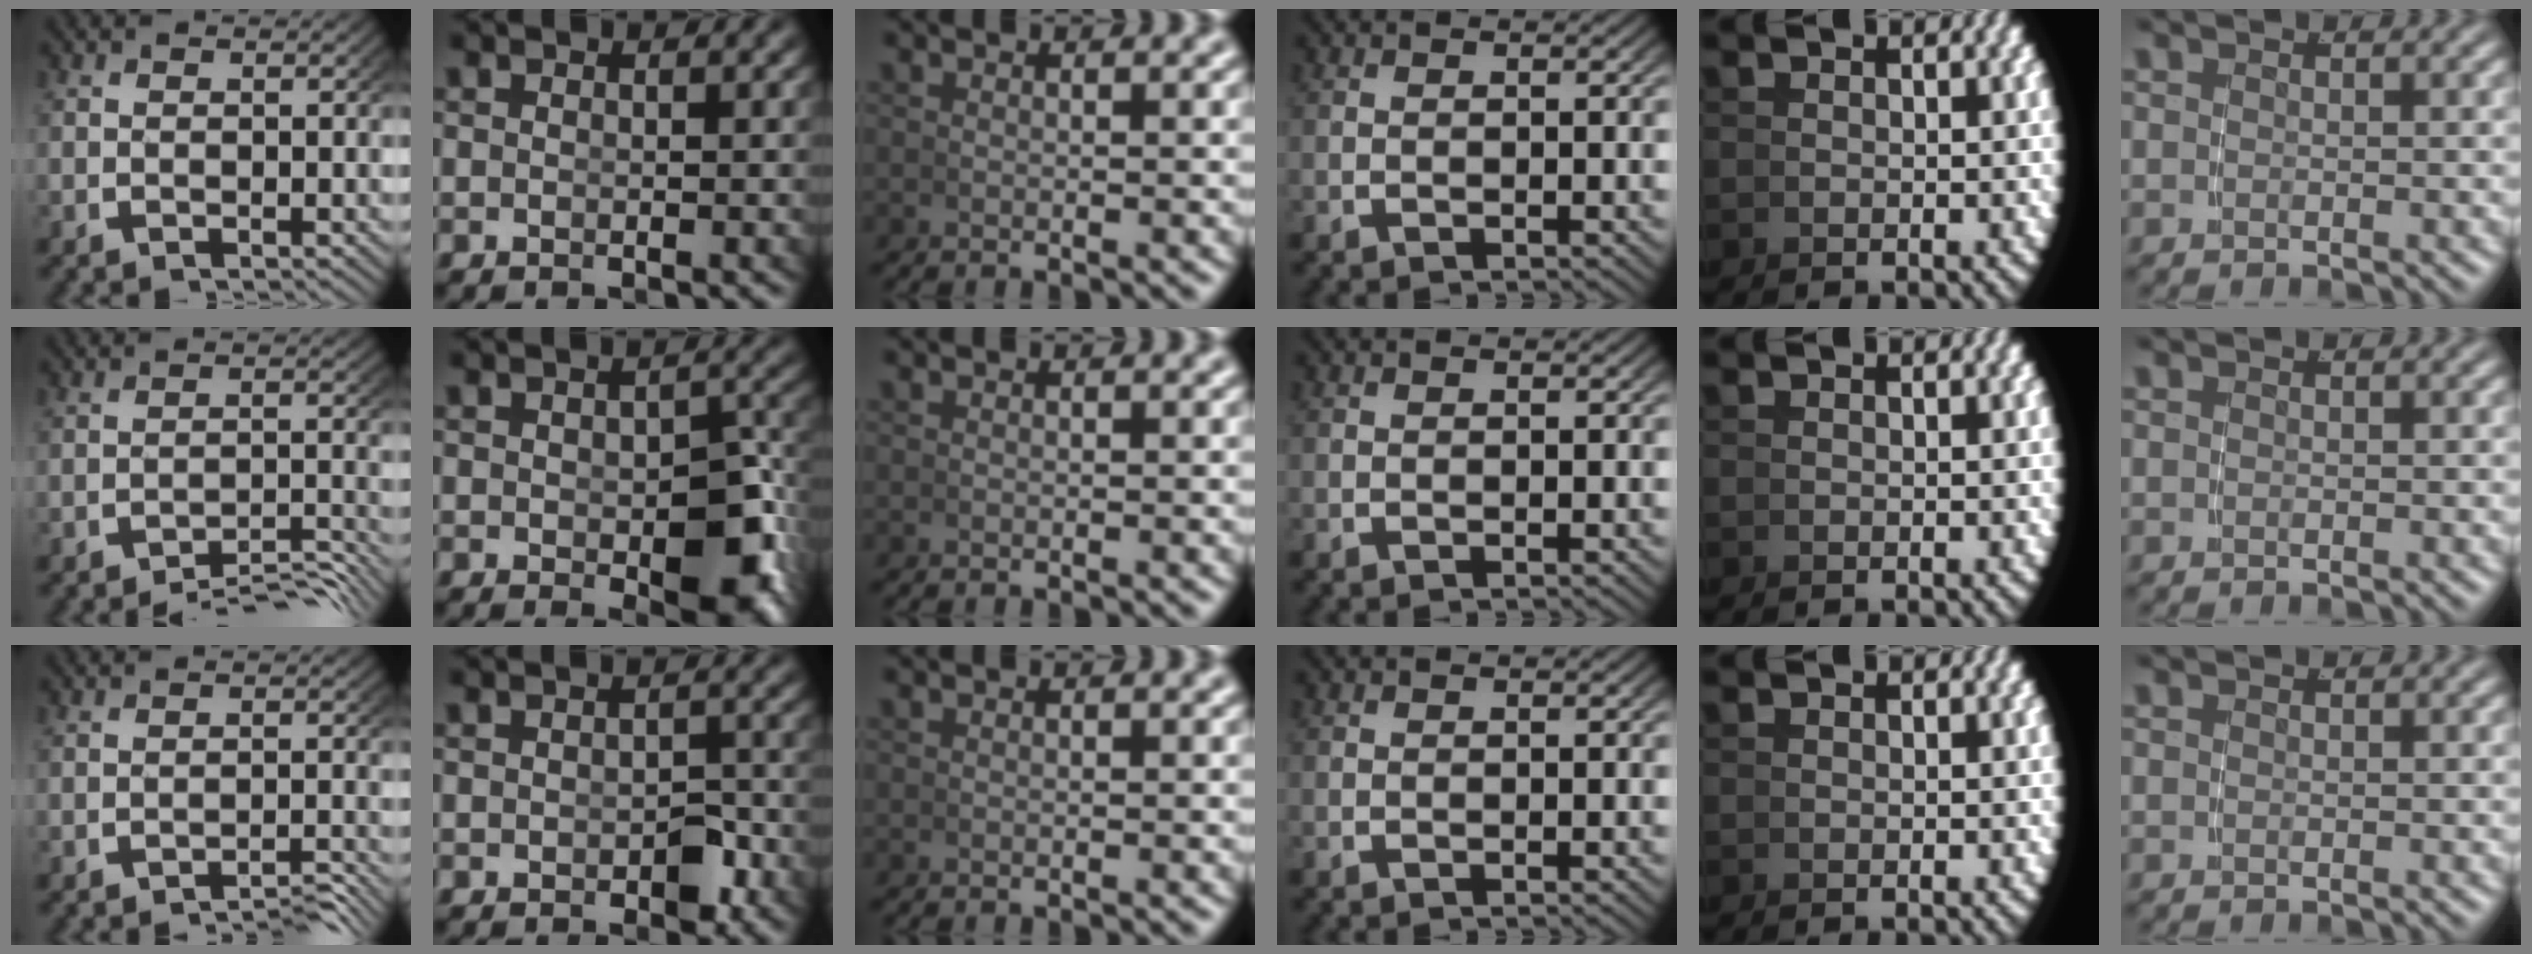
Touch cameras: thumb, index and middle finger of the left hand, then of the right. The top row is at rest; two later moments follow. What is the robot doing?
{"motion": "grasp_and_lifting", "object": "pen"}